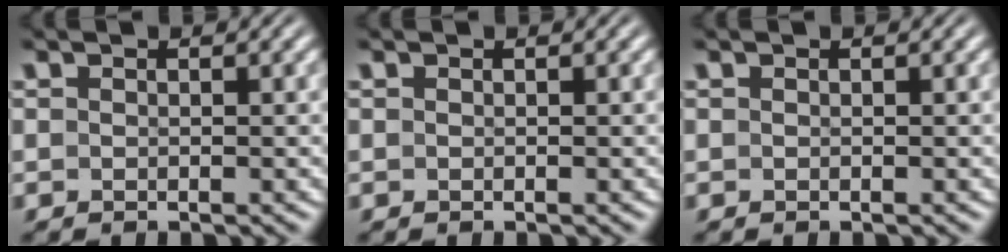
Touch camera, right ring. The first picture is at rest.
{"total": 0.0}
{"total": 0.0}